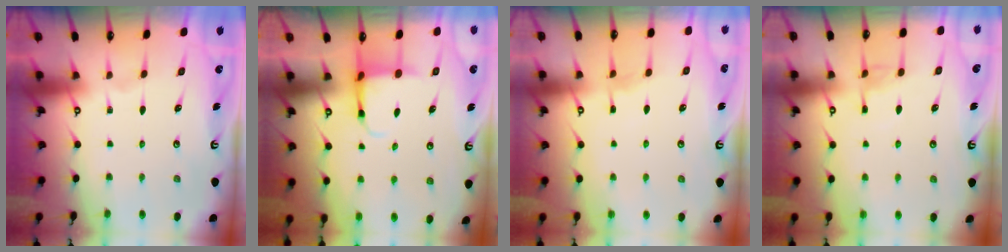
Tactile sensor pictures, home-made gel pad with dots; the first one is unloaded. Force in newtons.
{"total": 3.7, "press": 3.5, "slide": 1.3}
{"total": 3.9, "press": 3.9, "slide": 0.5}
{"total": 6.6, "press": 6.6, "slide": 0.8}